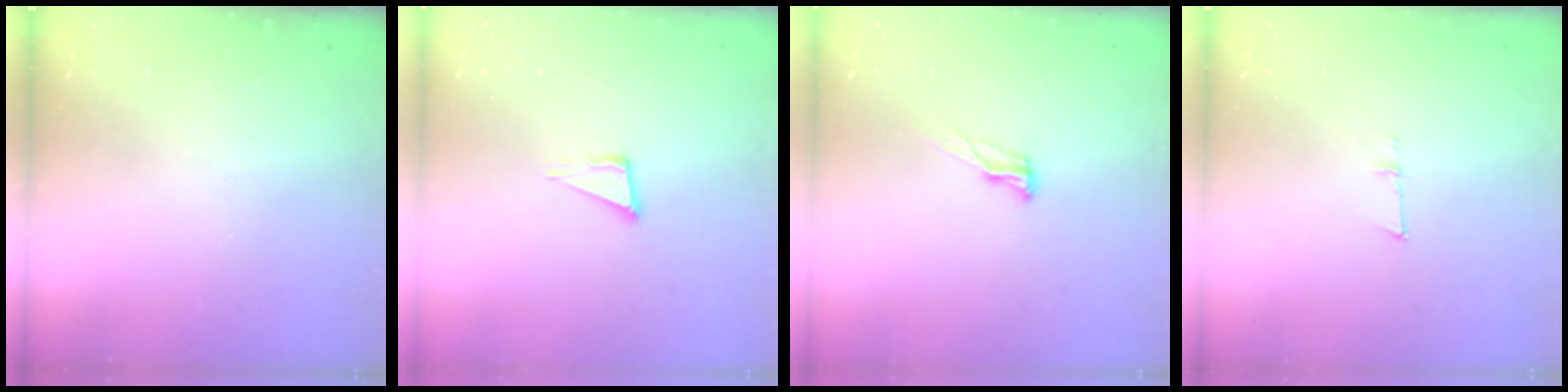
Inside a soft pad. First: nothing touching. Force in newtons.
{"total": 5.1, "press": 3.9, "slide": 3.2}
{"total": 6.9, "press": 6.9, "slide": 0.9}
{"total": 4.2, "press": 4.0, "slide": 1.1}